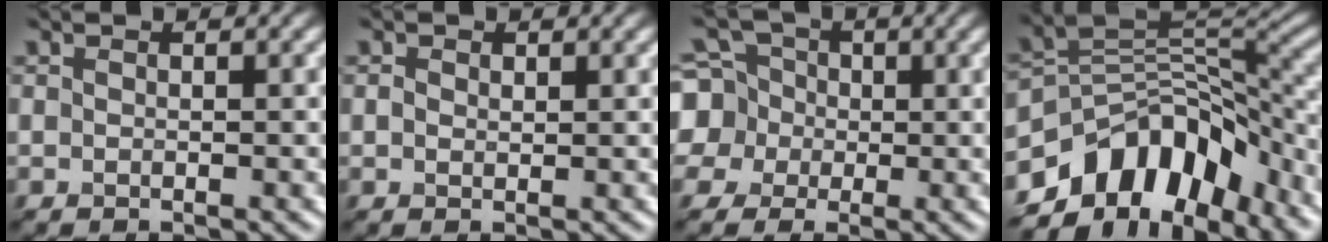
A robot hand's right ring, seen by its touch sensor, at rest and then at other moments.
{"total": 0.8, "force": [0.4, 0.6, 0.4], "torque": [-0.010, -0.002, 0.005]}
{"total": 6.9, "force": [0.9, 6.4, 2.4], "torque": [-0.061, 0.038, -0.018]}
{"total": 10.3, "force": [-5.8, 6.8, 5.3], "torque": [-0.079, 0.015, -0.108]}